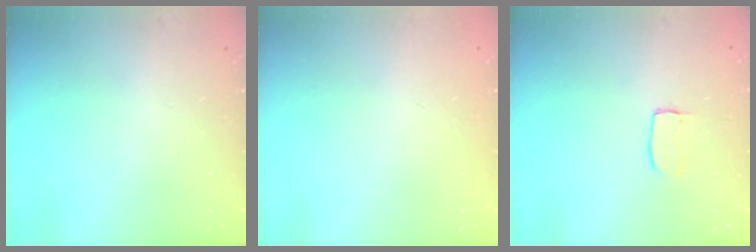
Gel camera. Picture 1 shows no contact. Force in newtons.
{"total": 0.0}
{"total": 5.8, "press": 5.8, "slide": 0.3}